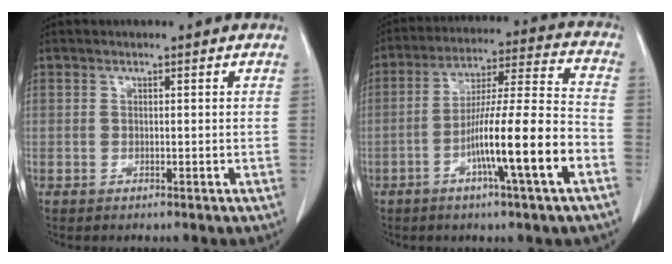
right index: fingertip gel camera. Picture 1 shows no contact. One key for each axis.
{"total": 15.0, "fx": -5.7, "fy": -0.3, "fz": 13.9, "tx": -0.241, "ty": 0.002, "tz": -0.097}